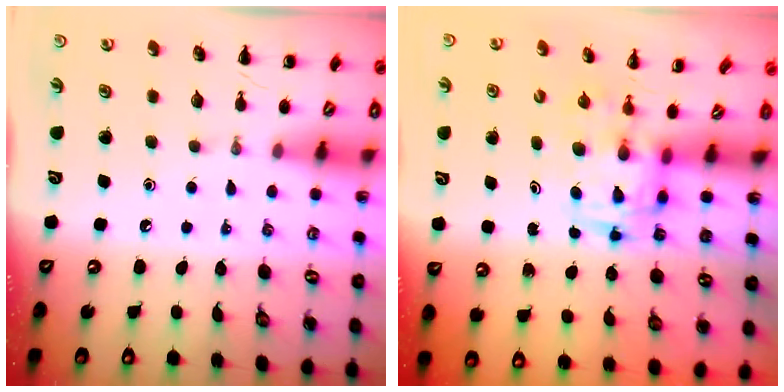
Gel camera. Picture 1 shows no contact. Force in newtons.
{"total": 2.9, "press": 2.9, "slide": 0.5}